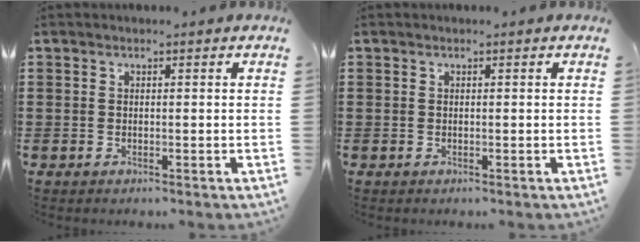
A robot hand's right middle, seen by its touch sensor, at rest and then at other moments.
{"total": 0.0}